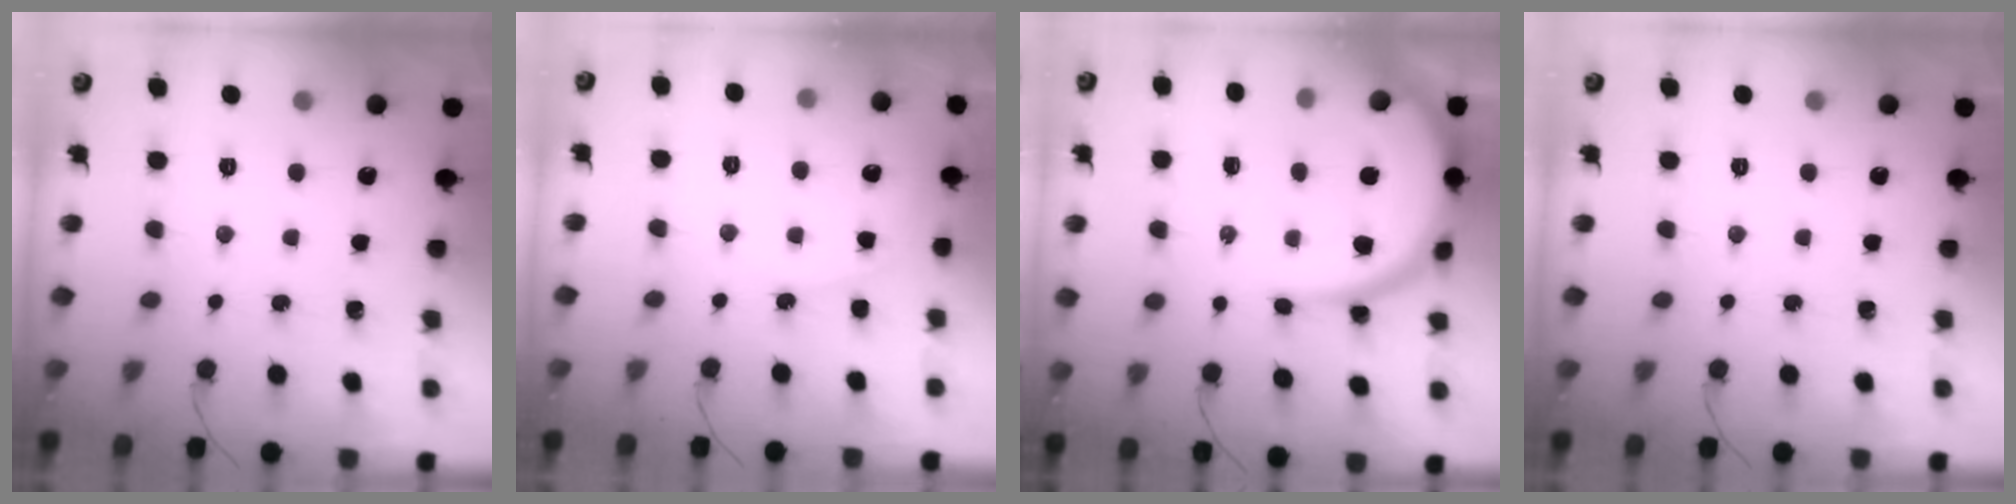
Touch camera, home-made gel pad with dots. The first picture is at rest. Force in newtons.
{"total": 5.2, "press": 5.1, "slide": 0.6}
{"total": 12.2, "press": 12.2, "slide": 1.0}
{"total": 0.0}